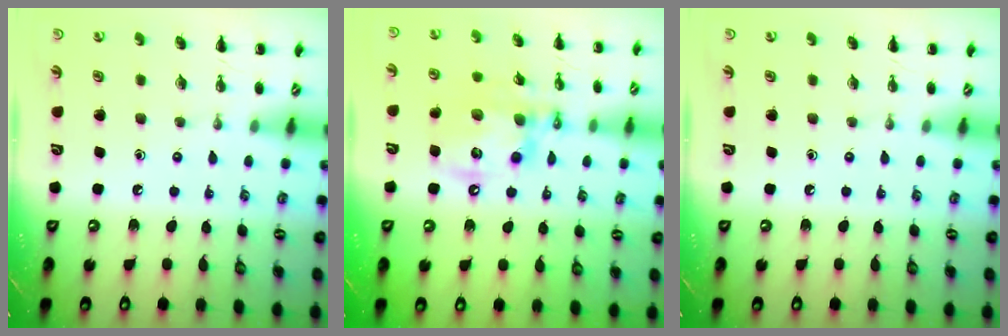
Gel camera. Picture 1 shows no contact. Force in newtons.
{"total": 15.0, "press": 14.7, "slide": 2.6}
{"total": 0.0}